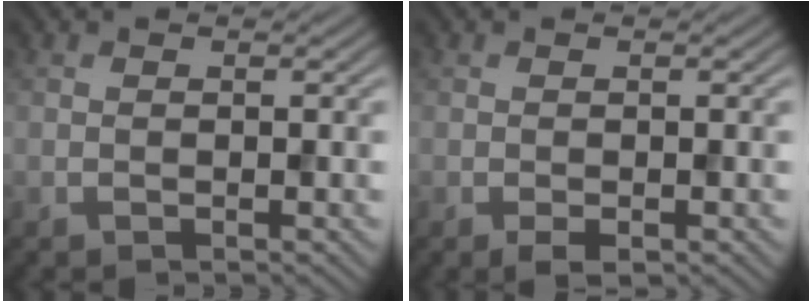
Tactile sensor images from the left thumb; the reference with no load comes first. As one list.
[{"total": 1.2, "force": [-0.7, 0.6, 0.9], "torque": [-0.018, -0.004, -0.010]}]